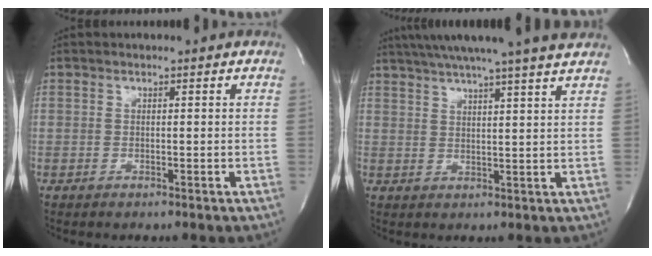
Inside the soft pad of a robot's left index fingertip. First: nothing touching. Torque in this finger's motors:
{"motor_torque": [1.09, -1.05, 0.63, 0.19]}